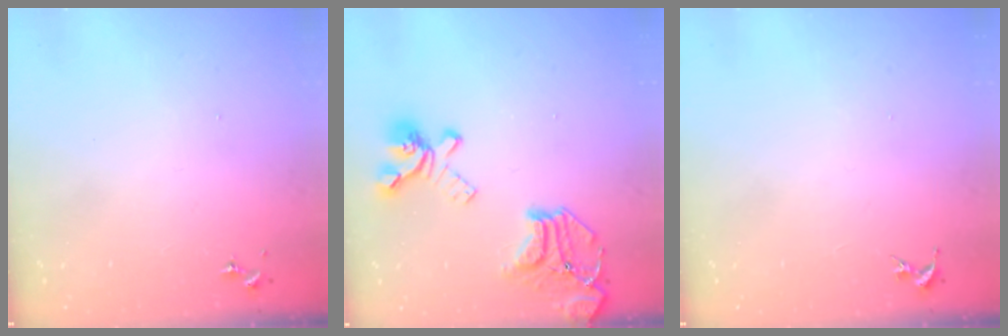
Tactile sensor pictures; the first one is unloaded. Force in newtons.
{"total": 19.2, "press": 19.1, "slide": 1.9}
{"total": 0.0}